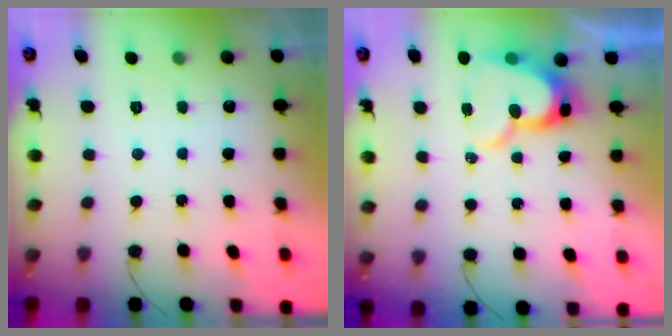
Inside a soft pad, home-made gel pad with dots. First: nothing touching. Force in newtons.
{"total": 12.5, "press": 12.5, "slide": 1.2}